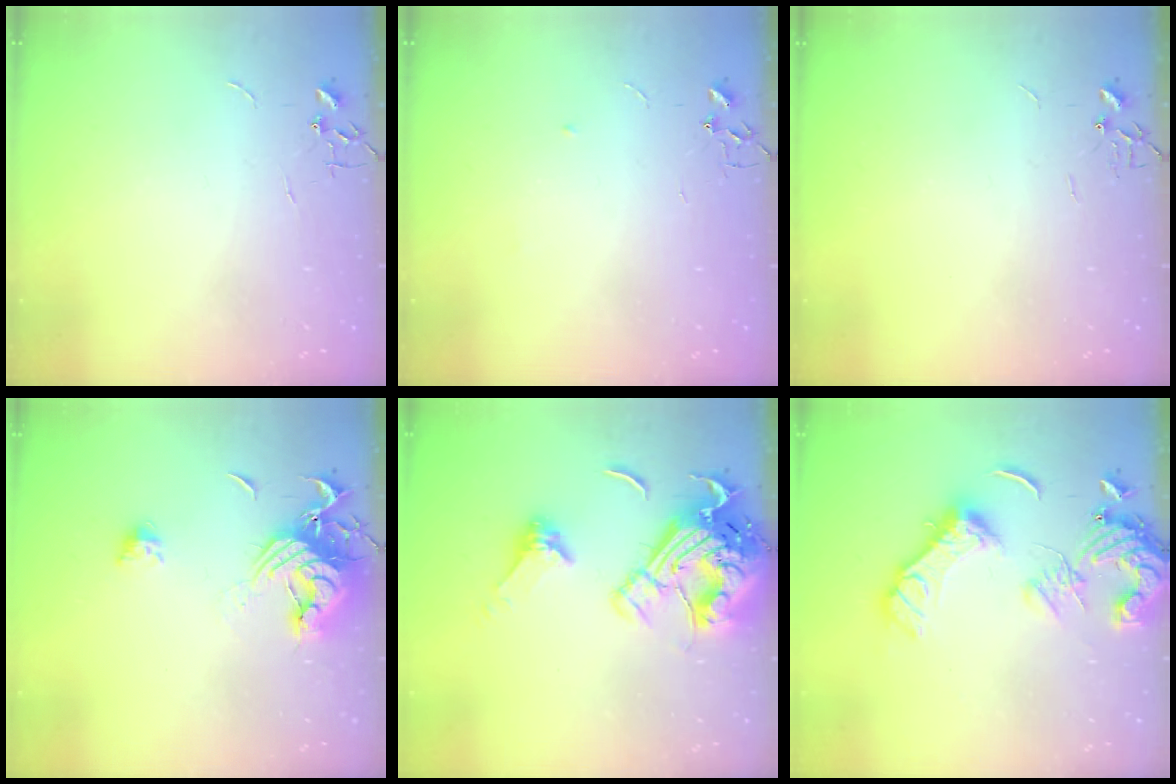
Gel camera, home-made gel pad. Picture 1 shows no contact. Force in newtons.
{"total": 4.0, "press": 3.9, "slide": 0.9}
{"total": 0.0}
{"total": 14.1, "press": 14.1, "slide": 1.2}
{"total": 24.6, "press": 24.5, "slide": 2.6}
{"total": 16.9, "press": 16.8, "slide": 2.3}